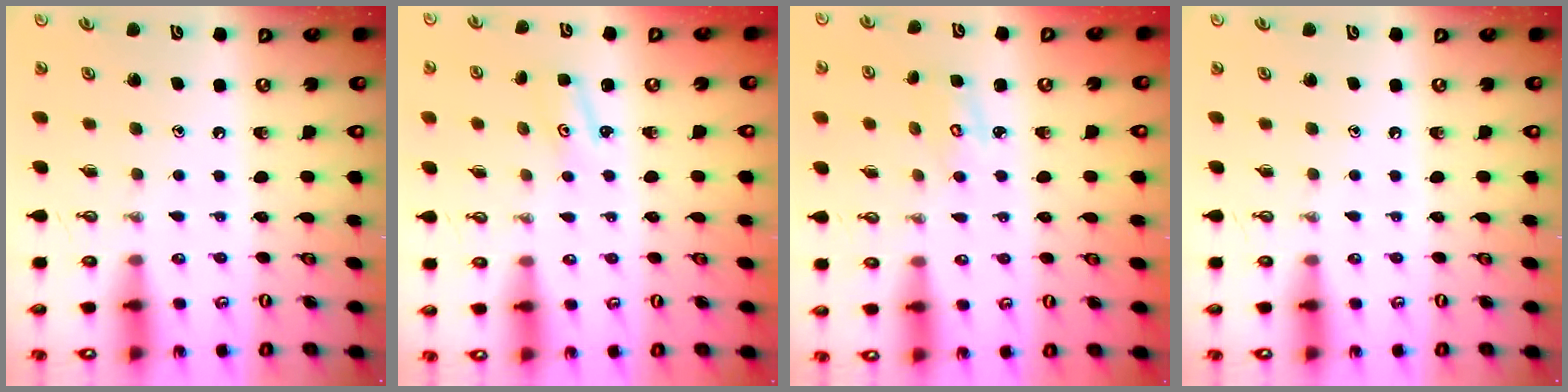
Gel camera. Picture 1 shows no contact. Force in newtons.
{"total": 1.5, "press": 1.5, "slide": 0.2}
{"total": 2.9, "press": 2.9, "slide": 0.3}
{"total": 0.0}